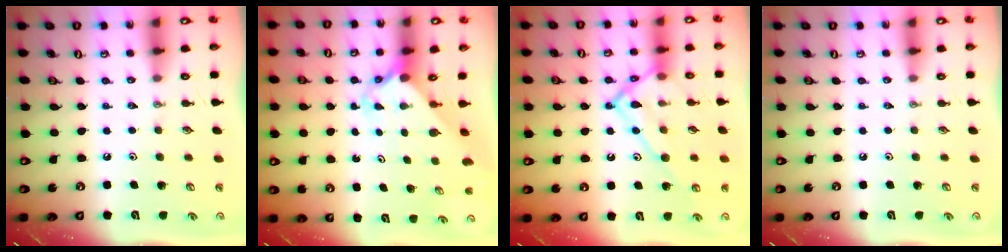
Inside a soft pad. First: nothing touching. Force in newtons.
{"total": 2.4, "press": 2.4, "slide": 0.2}
{"total": 16.5, "press": 16.5, "slide": 1.3}
{"total": 0.0}